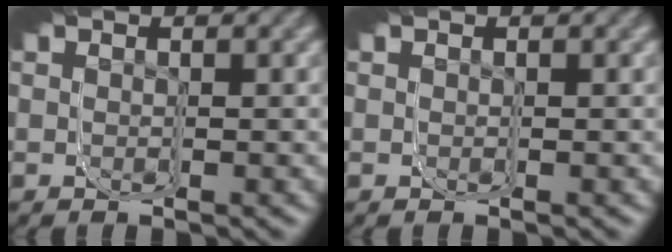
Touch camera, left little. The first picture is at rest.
{"total": 0.0}